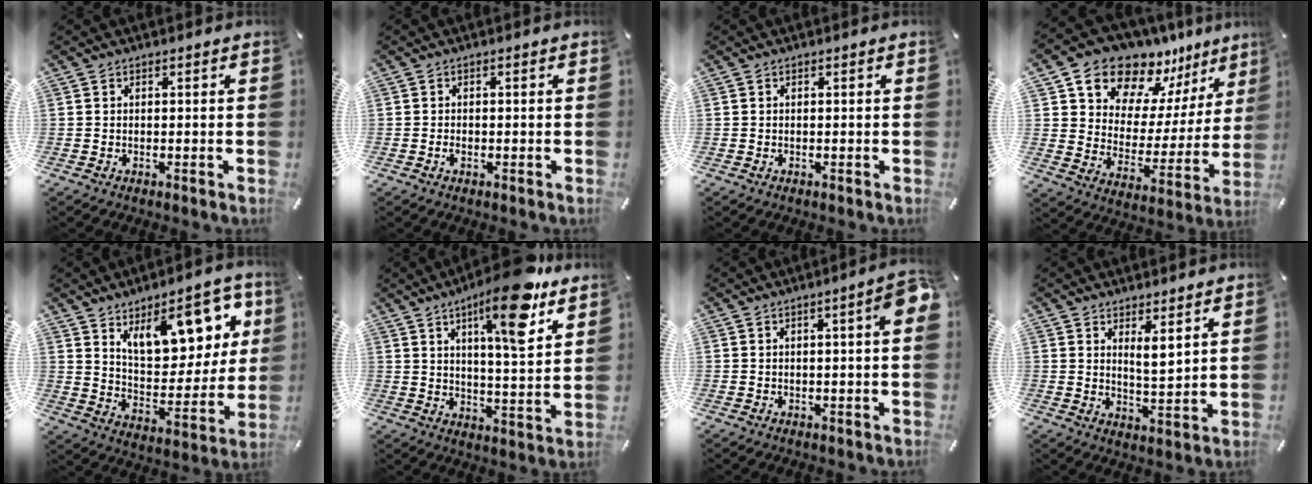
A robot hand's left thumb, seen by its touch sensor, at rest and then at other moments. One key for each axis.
{"total": 1.2, "fx": -0.4, "fy": 0.7, "fz": 0.8, "tx": -0.015, "ty": 0.001, "tz": -0.009}
{"total": 0.0}
{"total": 13.3, "fx": 11.6, "fy": 6.7, "fz": 0.4, "tx": -0.010, "ty": -0.127, "tz": 0.210}
{"total": 17.1, "fx": 10.5, "fy": 8.7, "fz": 10.3, "tx": -0.144, "ty": -0.056, "tz": 0.182}
{"total": 15.5, "fx": 9.8, "fy": 3.6, "fz": 11.4, "tx": -0.176, "ty": -0.055, "tz": 0.153}
{"total": 5.5, "fx": 1.0, "fy": 0.9, "fz": 5.3, "tx": -0.080, "ty": -0.003, "tz": 0.014}
{"total": 4.6, "fx": 3.4, "fy": 1.1, "fz": 2.8, "tx": -0.043, "ty": -0.023, "tz": 0.055}